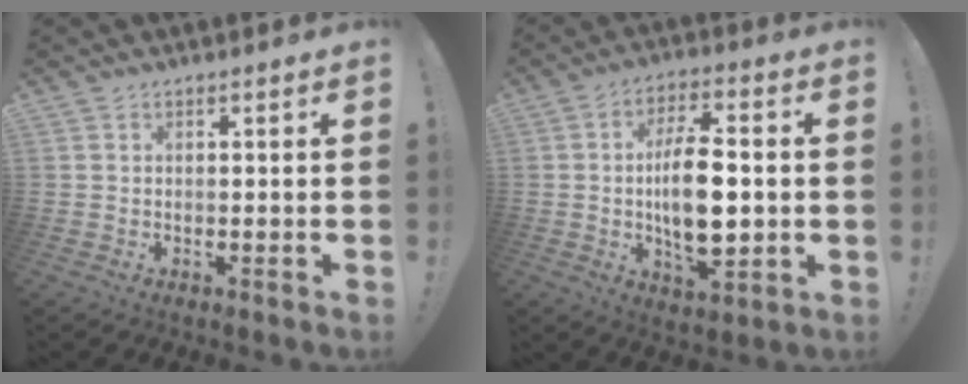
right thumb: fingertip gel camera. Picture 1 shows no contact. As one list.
[{"total": 14.9, "force": [-0.7, 6.5, 13.4], "torque": [-0.240, -0.001, -0.020]}]